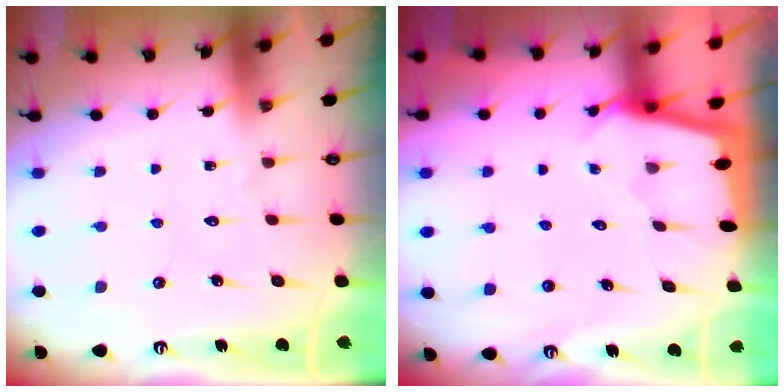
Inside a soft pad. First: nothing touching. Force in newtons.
{"total": 1.6, "press": 1.6, "slide": 0.3}